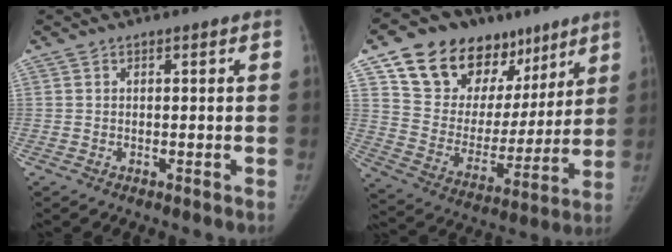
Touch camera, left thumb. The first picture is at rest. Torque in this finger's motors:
{"motor_torque": [0.71, 0.73, 1.35, -1.42, 0.23]}